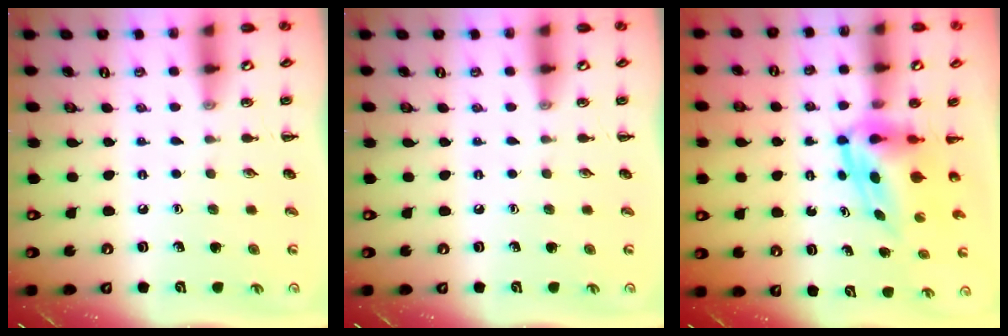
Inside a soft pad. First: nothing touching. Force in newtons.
{"total": 0.0}
{"total": 5.0, "press": 4.9, "slide": 0.9}